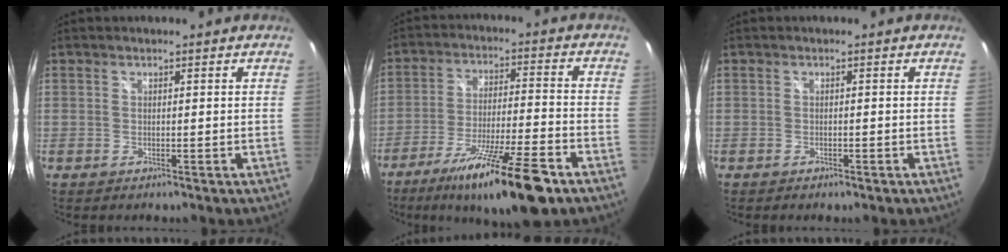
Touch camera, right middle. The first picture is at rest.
{"total": 17.1, "force": [-11.7, 2.0, 12.3], "torque": [-0.224, -0.027, -0.194]}
{"total": 1.1, "force": [-0.9, 0.4, 0.5], "torque": [-0.011, -0.004, -0.014]}